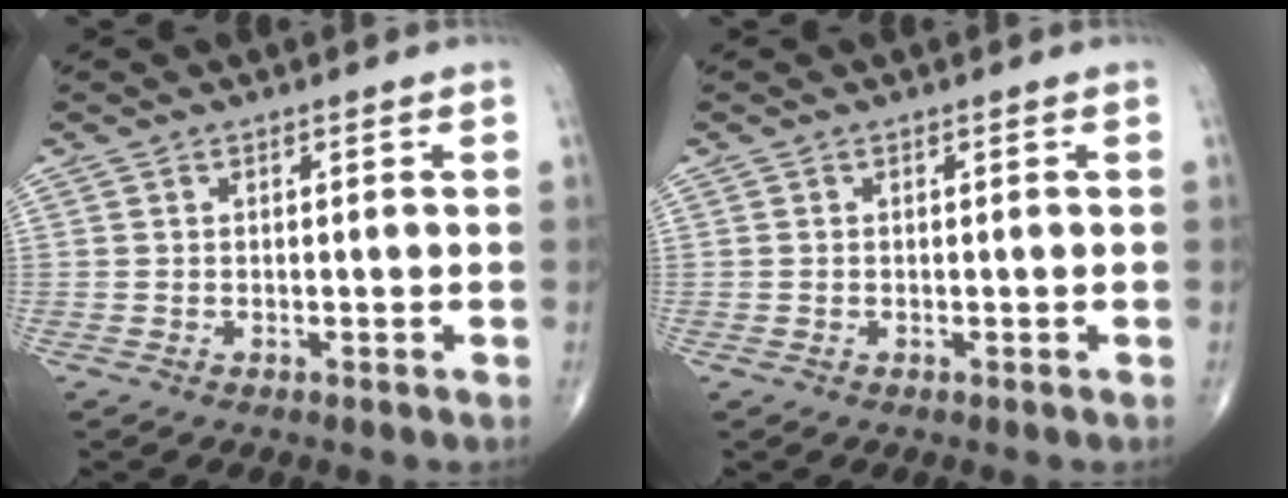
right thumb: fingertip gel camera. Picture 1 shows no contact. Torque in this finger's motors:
{"motor_torque": [0.22, 0.29, -0.05, -0.19, 0.04]}